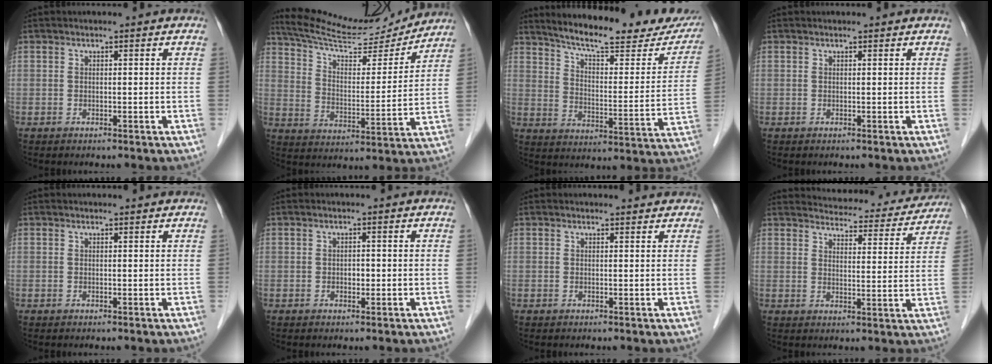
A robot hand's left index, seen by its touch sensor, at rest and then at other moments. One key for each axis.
{"total": 17.7, "fx": 16.8, "fy": 2.3, "fz": 5.2, "tx": -0.092, "ty": -0.004, "tz": 0.260}
{"total": 22.6, "fx": 19.8, "fy": 4.0, "fz": 10.2, "tx": -0.143, "ty": -0.036, "tz": 0.259}
{"total": 0.7, "fx": 0.7, "fy": 0.1, "fz": 0.1, "tx": -0.006, "ty": 0.006, "tz": 0.010}
{"total": 1.2, "fx": 1.2, "fy": 0.2, "fz": 0.1, "tx": -0.012, "ty": 0.008, "tz": 0.014}
{"total": 1.0, "fx": -0.2, "fy": 0.7, "fz": 0.6, "tx": -0.011, "ty": 0.001, "tz": -0.003}
{"total": 1.9, "fx": 1.9, "fy": 0.4, "fz": 0.1, "tx": -0.010, "ty": 0.002, "tz": 0.019}
{"total": 16.6, "fx": 15.9, "fy": 3.6, "fz": 3.1, "tx": -0.023, "ty": -0.021, "tz": 0.179}